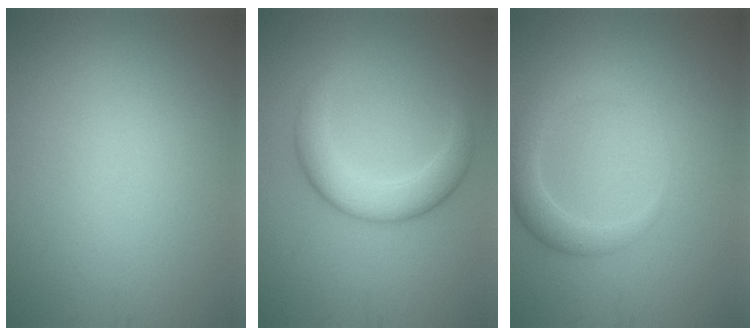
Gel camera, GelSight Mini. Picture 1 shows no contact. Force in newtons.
{"total": 4.5, "press": 4.5, "slide": 0.2}
{"total": 2.6, "press": 2.6, "slide": 0.2}